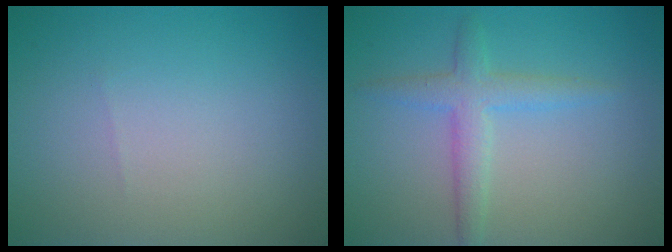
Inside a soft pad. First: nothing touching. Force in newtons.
{"total": 2.7, "press": 2.7, "slide": 0.1}